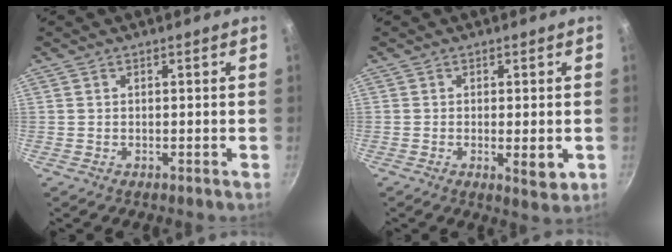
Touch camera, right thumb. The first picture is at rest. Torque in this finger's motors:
{"motor_torque": [-0.65, -0.06, -0.08, 0.07, -0.01]}